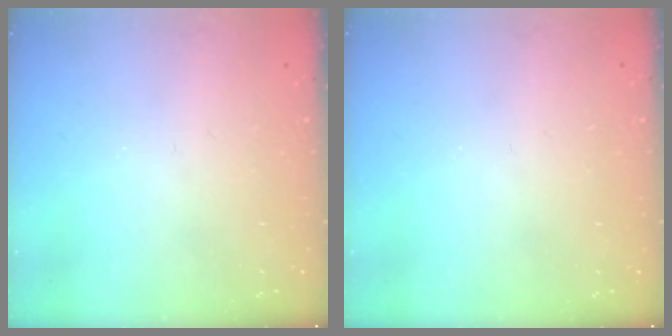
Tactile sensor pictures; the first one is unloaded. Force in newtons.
{"total": 0.0}